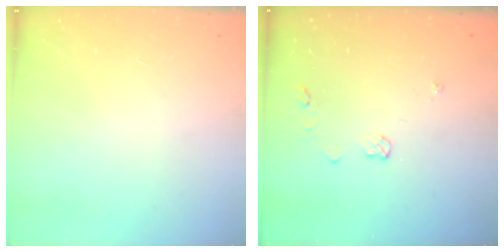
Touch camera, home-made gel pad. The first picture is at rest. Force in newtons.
{"total": 4.4, "press": 4.4, "slide": 0.6}